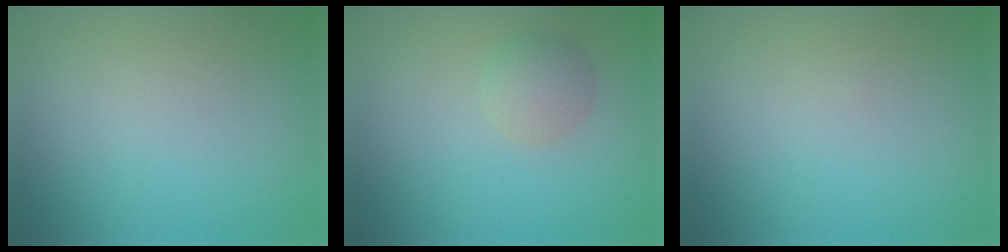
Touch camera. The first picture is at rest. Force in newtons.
{"total": 2.1, "press": 2.1, "slide": 0.1}
{"total": 0.0}